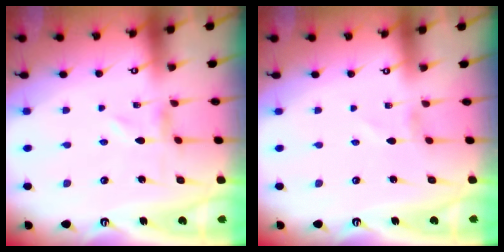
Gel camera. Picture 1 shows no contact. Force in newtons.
{"total": 1.2, "press": 1.2, "slide": 0.1}